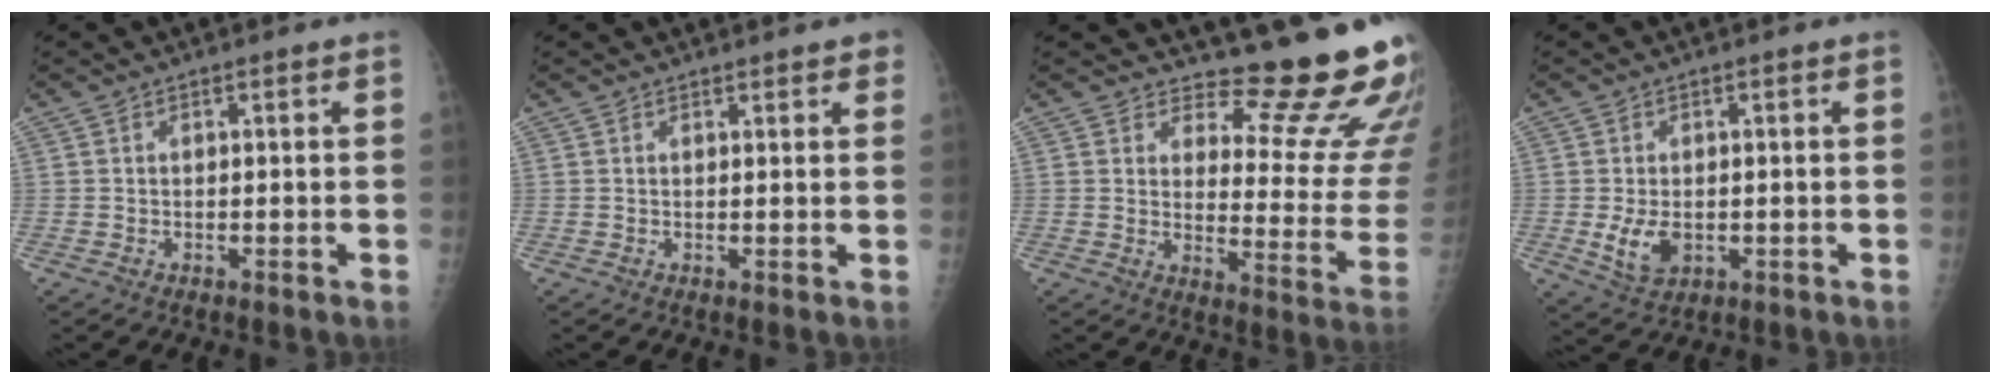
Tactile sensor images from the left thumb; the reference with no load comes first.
{"total": 2.7, "force": [2.2, 1.0, 1.2], "torque": [0.006, -0.002, 0.022]}
{"total": 16.2, "force": [14.0, 3.6, 7.3], "torque": [-0.052, -0.157, 0.168]}
{"total": 5.1, "force": [-0.5, 3.3, 3.8], "torque": [-0.064, -0.011, 0.001]}